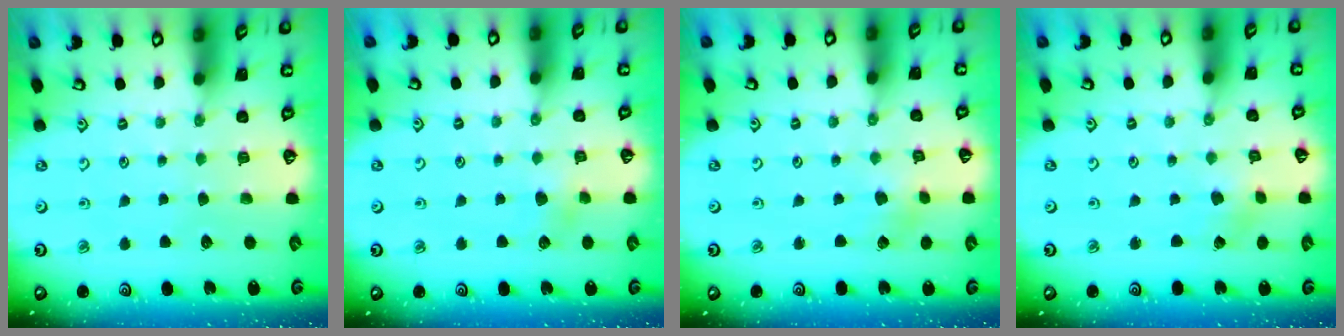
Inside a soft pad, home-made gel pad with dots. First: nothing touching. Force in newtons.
{"total": 3.1, "press": 3.1, "slide": 0.6}
{"total": 2.3, "press": 2.3, "slide": 0.4}
{"total": 1.2, "press": 1.2, "slide": 0.2}